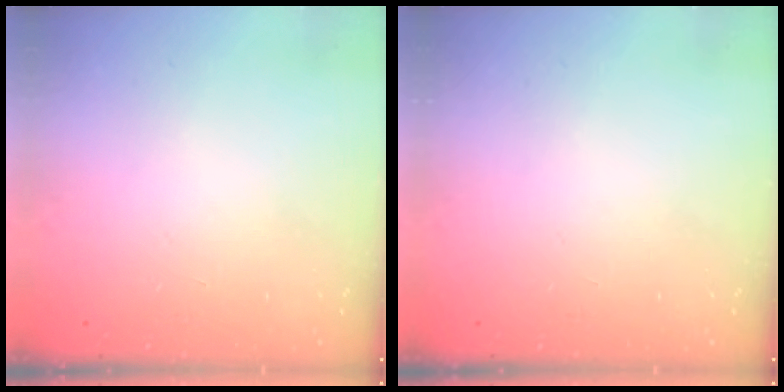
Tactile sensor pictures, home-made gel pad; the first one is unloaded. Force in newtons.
{"total": 0.0}